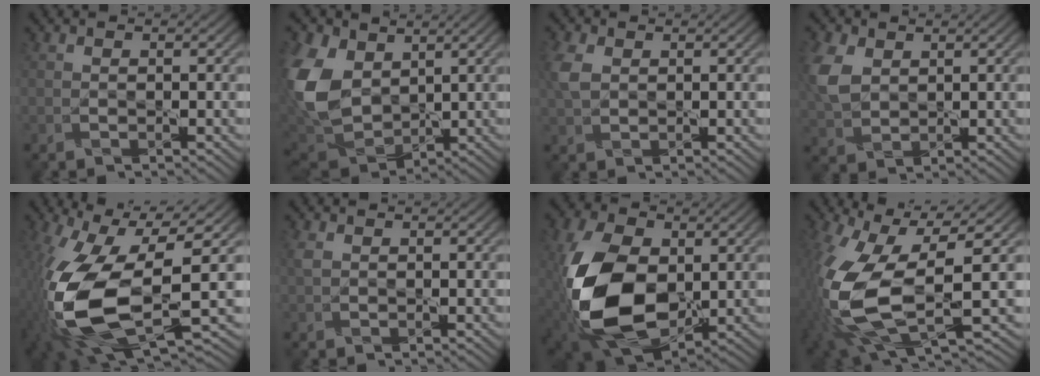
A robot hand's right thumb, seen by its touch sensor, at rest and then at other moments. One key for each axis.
{"total": 14.1, "fx": 3.5, "fy": 9.9, "fz": 9.5, "tx": -0.280, "ty": 0.012, "tz": 0.063}
{"total": 3.6, "fx": 1.0, "fy": 2.5, "fz": 2.5, "tx": -0.074, "ty": 0.007, "tz": 0.018}
{"total": 6.5, "fx": 2.0, "fy": 4.5, "fz": 4.2, "tx": -0.133, "ty": 0.009, "tz": 0.043}
{"total": 17.7, "fx": -3.1, "fy": 8.3, "fz": 15.3, "tx": -0.355, "ty": -0.047, "tz": -0.039}
{"total": 1.3, "fx": 0.4, "fy": 0.8, "fz": 0.9, "tx": -0.026, "ty": 0.004, "tz": 0.009}
{"total": 15.7, "fx": -0.8, "fy": 10.3, "fz": 11.9, "tx": -0.281, "ty": -0.017, "tz": -0.013}
{"total": 16.0, "fx": -1.4, "fy": 7.8, "fz": 13.9, "tx": -0.344, "ty": -0.054, "tz": -0.002}